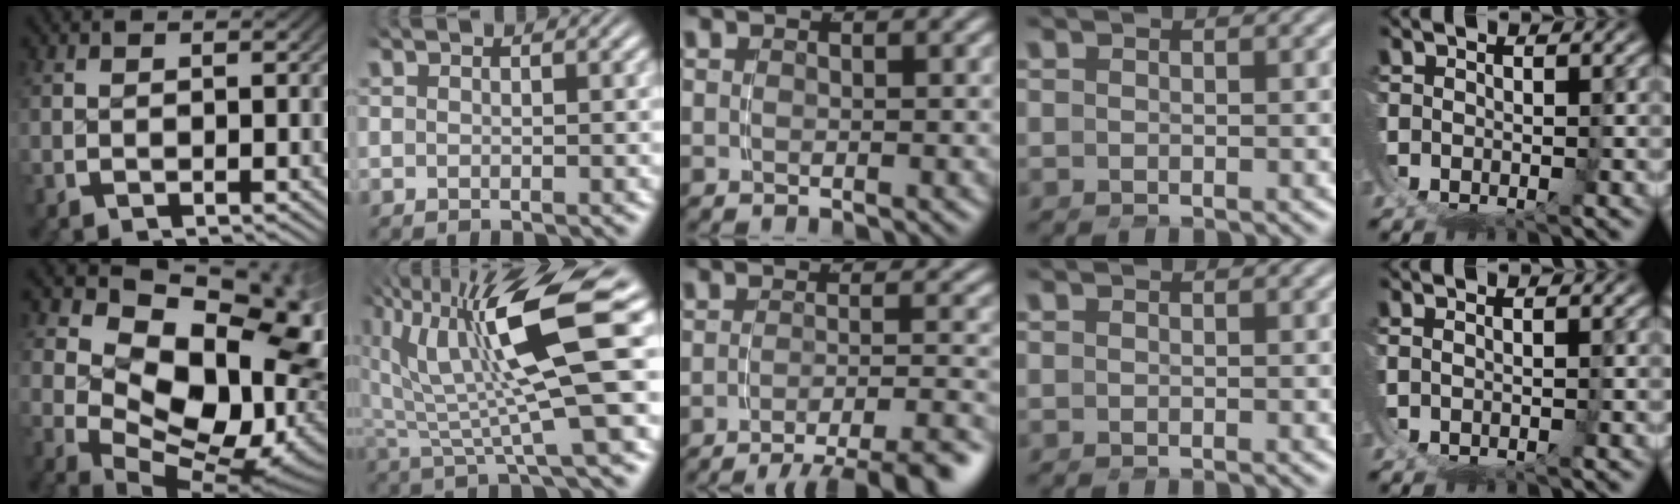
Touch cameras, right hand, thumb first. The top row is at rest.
{"thumb": {"total": 16.4, "force": [0.6, 10.2, 12.8], "torque": [-0.209, -0.052, 0.028]}, "index": {"total": 9.5, "force": [1.4, 3.0, 8.9], "torque": [-0.145, 0.002, 0.031]}, "middle": {"total": 8.0, "force": [-6.0, 2.1, 4.8], "torque": [-0.055, -0.012, -0.090]}, "ring": {"total": 0.6, "force": [-0.5, 0.1, 0.2], "torque": [-0.004, -0.002, -0.007]}, "little": {"total": 1.9, "force": [0.5, -1.8, 0.0], "torque": [0.011, 0.006, 0.012]}}